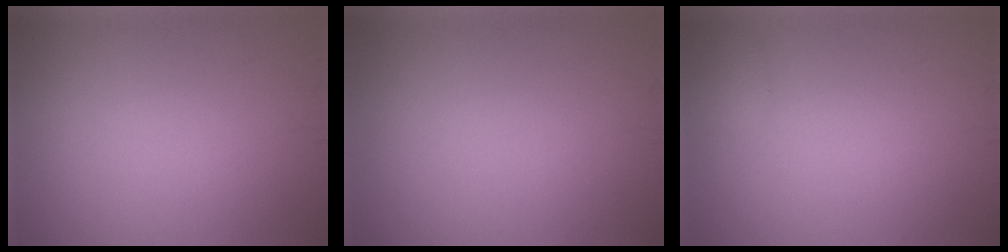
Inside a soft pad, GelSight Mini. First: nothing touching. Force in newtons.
{"total": 0.0}
{"total": 0.7, "press": 0.7, "slide": 0.0}